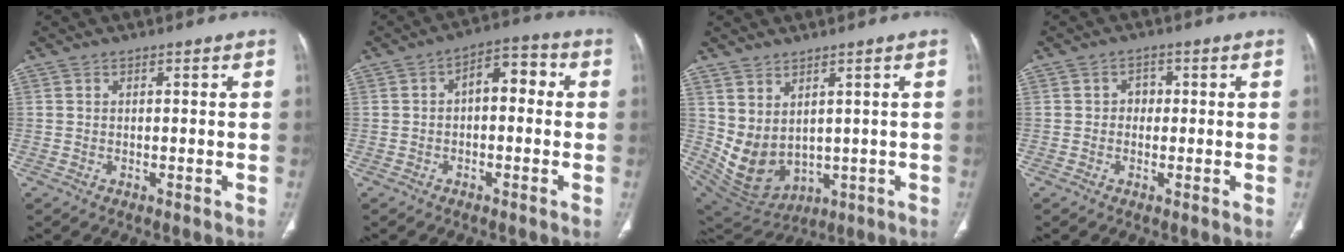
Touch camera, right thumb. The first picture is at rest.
{"total": 6.9, "force": [0.2, 3.9, 5.7], "torque": [-0.056, 0.029, -0.009]}
{"total": 9.5, "force": [2.0, 6.4, 6.7], "torque": [-0.109, -0.021, 0.076]}
{"total": 2.2, "force": [0.0, 1.9, 1.1], "torque": [0.002, 0.008, -0.006]}